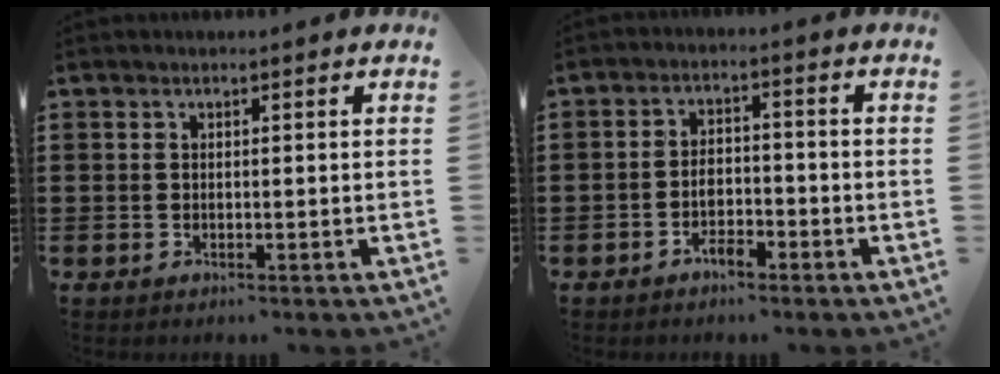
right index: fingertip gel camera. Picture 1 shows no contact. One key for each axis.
{"total": 3.5, "fx": -2.2, "fy": 1.7, "fz": 2.1, "tx": -0.040, "ty": 0.006, "tz": -0.044}